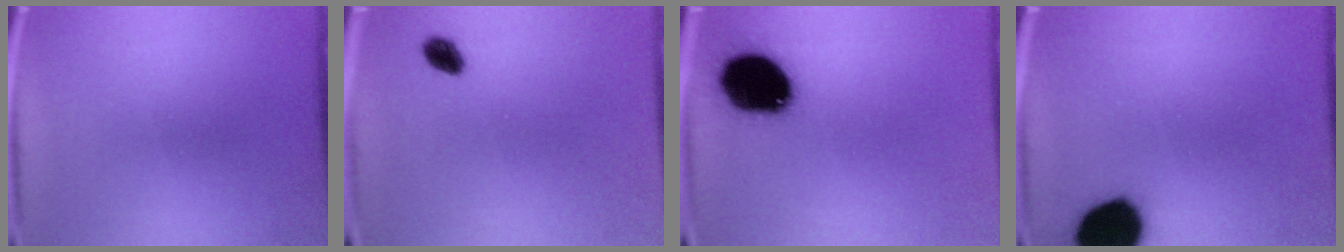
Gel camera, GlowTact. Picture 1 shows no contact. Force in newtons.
{"total": 2.8}
{"total": 18.6}
{"total": 16.1}